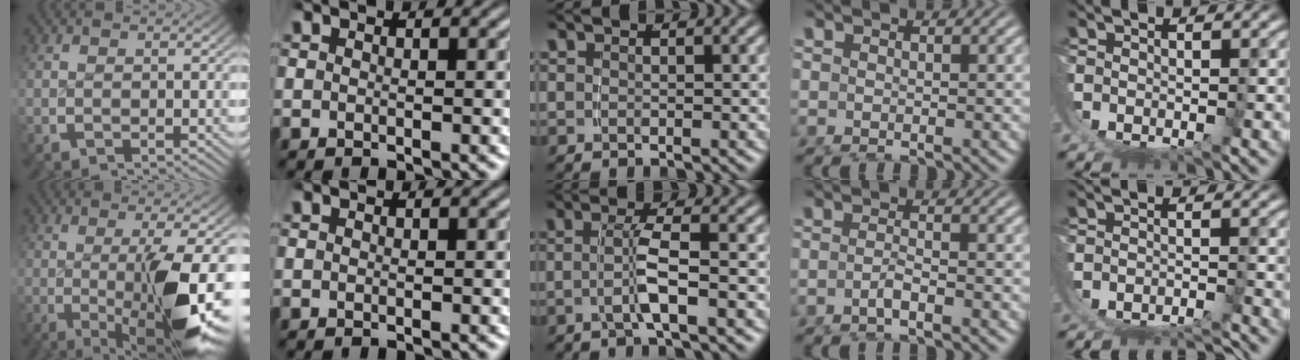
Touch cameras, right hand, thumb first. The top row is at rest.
{"thumb": {"total": 13.1, "force": [-2.7, 4.3, 12.1], "torque": [-0.197, -0.030, -0.022]}, "middle": {"total": 3.0, "force": [-0.9, -0.4, 2.9], "torque": [-0.052, 0.004, -0.016]}, "ring": {"total": 1.6, "force": [-1.3, -0.6, 0.8], "torque": [-0.008, -0.005, -0.022]}, "little": {"total": 7.3, "force": [-6.4, 2.6, 2.3], "torque": [-0.039, -0.023, -0.091]}}